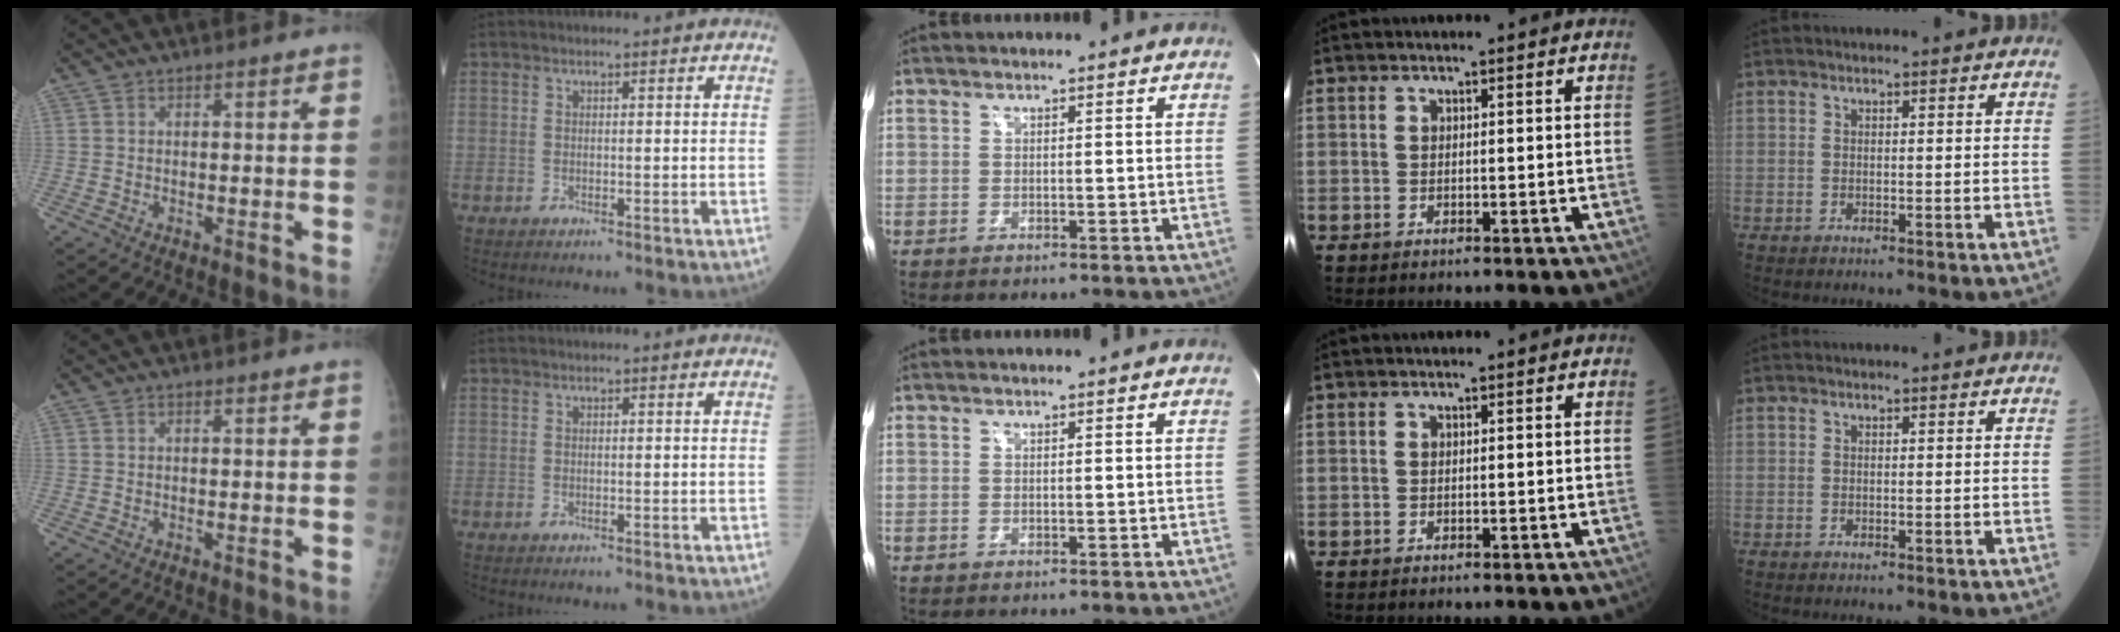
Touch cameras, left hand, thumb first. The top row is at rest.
{}